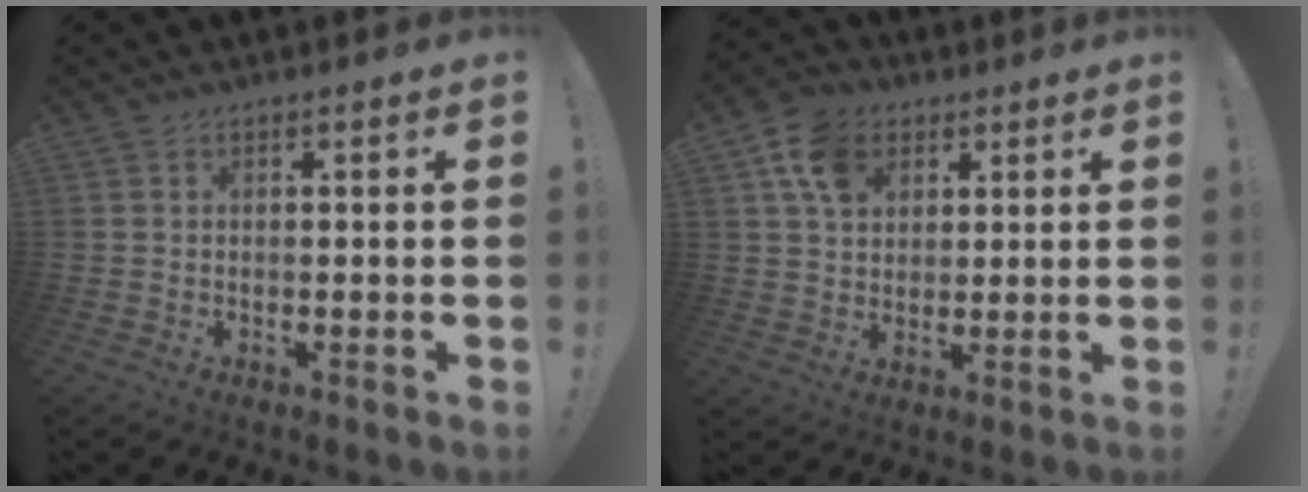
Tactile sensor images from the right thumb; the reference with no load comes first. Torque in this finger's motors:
{"motor_torque": [-0.05, -0.01, -0.02, 0.14, 0.04]}